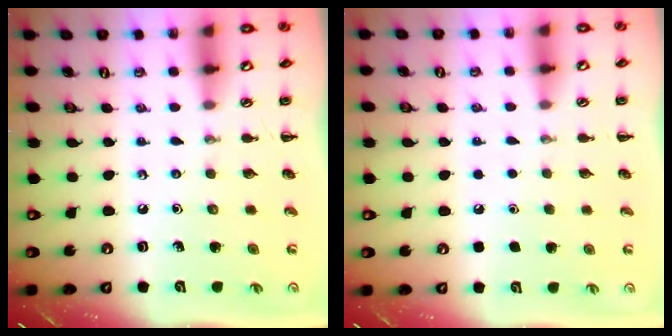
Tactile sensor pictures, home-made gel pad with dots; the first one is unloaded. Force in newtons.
{"total": 1.8, "press": 1.8, "slide": 0.1}